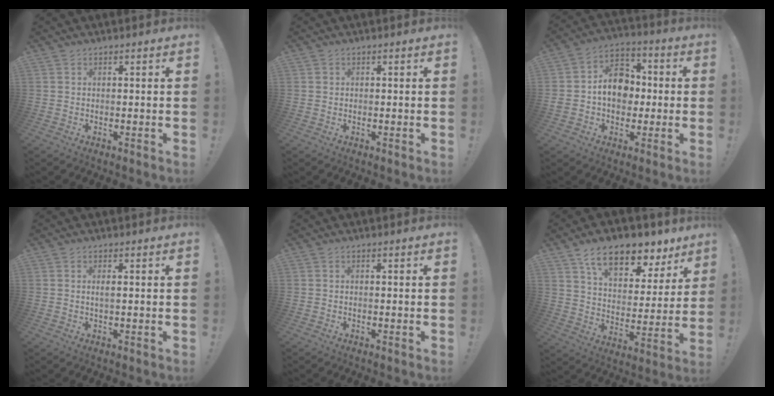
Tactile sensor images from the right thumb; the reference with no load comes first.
{"total": 0.5, "force": [0.3, 0.4, 0.0], "torque": [0.006, -0.001, 0.005]}
{"total": 12.9, "force": [0.0, 10.4, 7.6], "torque": [-0.126, 0.020, 0.008]}
{"total": 1.5, "force": [0.2, 0.3, 1.4], "torque": [-0.029, 0.000, 0.003]}
{"total": 0.0}
{"total": 14.9, "force": [10.1, 7.2, 8.3], "torque": [-0.129, -0.070, 0.176]}